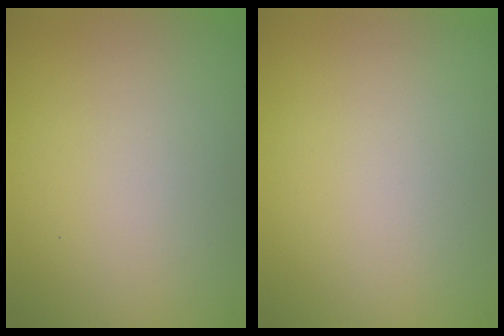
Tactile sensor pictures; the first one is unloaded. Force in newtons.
{"total": 0.0}